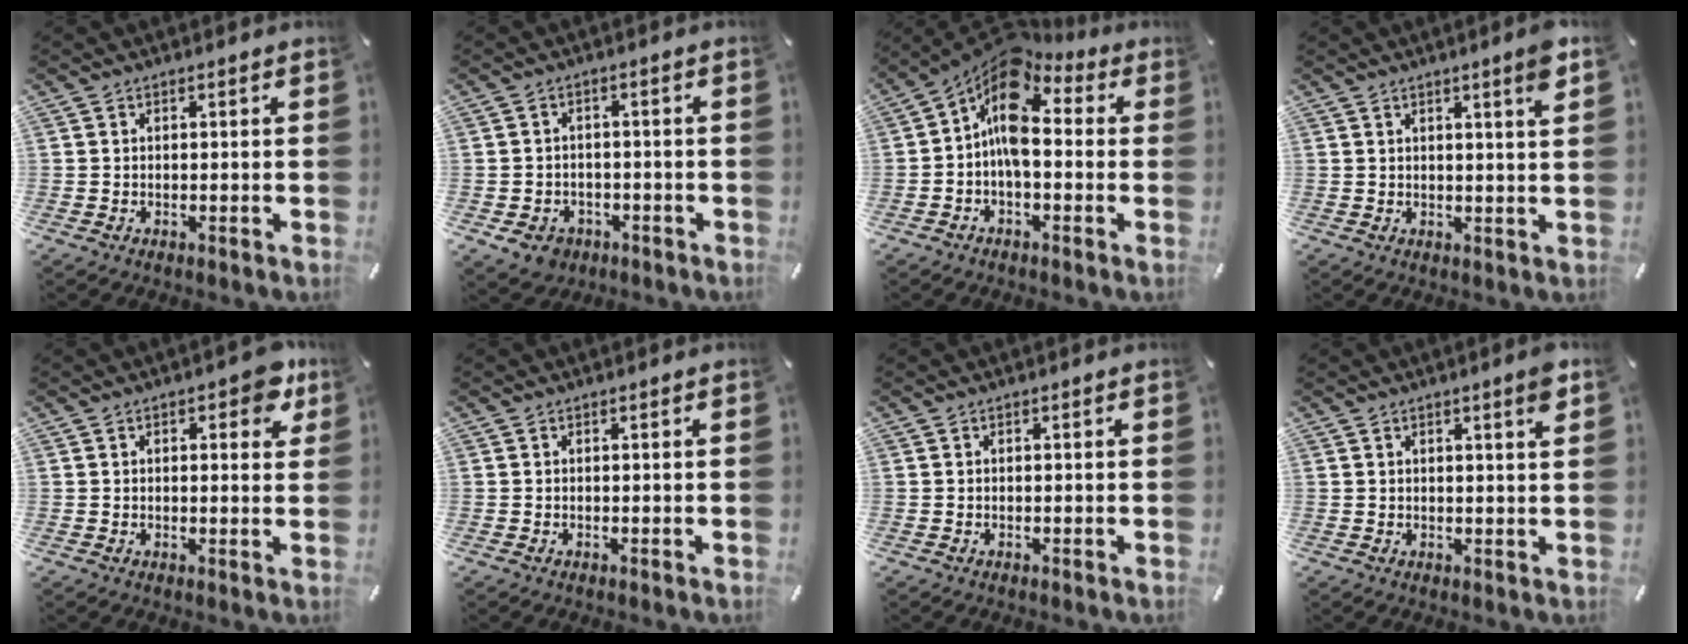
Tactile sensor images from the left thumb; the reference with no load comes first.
{"total": 5.1, "force": [-2.6, 3.9, 1.9], "torque": [-0.042, 0.015, -0.050]}
{"total": 10.9, "force": [1.6, 5.9, 9.0], "torque": [-0.184, -0.030, 0.021]}
{"total": 4.8, "force": [2.6, 0.0, 4.1], "torque": [-0.065, -0.012, 0.038]}
{"total": 5.7, "force": [2.6, 2.8, 4.3], "torque": [-0.049, -0.005, 0.039]}
{"total": 0.0}
{"total": 0.0}
{"total": 3.5, "force": [1.8, 0.3, 3.0], "torque": [-0.044, -0.008, 0.027]}